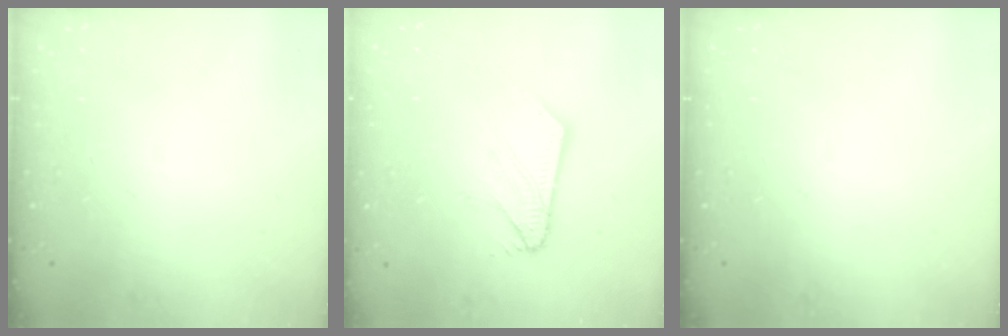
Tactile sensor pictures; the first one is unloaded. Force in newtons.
{"total": 8.8, "press": 8.7, "slide": 1.0}
{"total": 0.0}